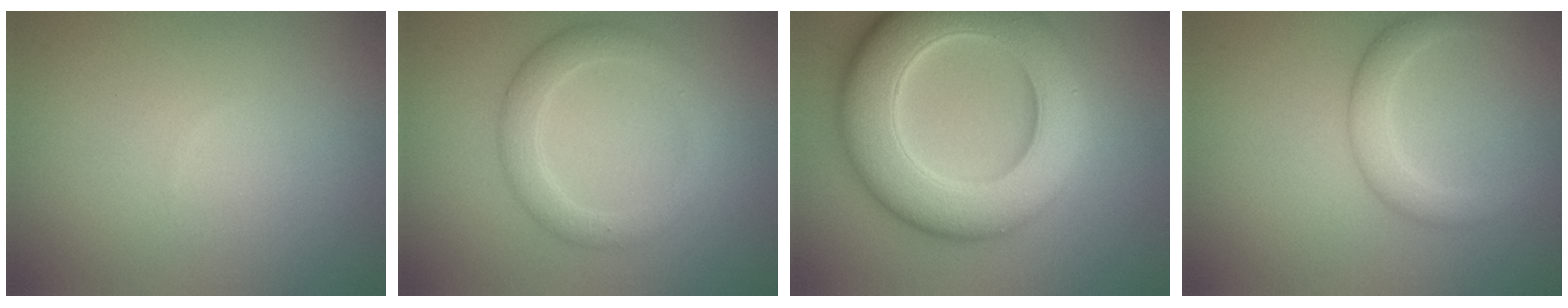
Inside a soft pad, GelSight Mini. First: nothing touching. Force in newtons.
{"total": 3.0, "press": 3.0, "slide": 0.2}
{"total": 11.8, "press": 11.8, "slide": 0.2}
{"total": 2.6, "press": 2.6, "slide": 0.1}